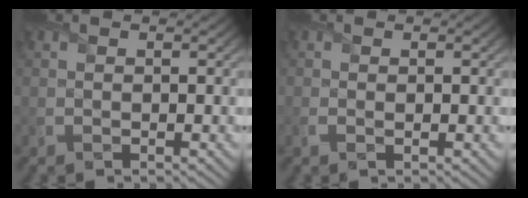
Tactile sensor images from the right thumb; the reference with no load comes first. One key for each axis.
{"total": 0.8, "fx": -0.1, "fy": 0.4, "fz": 0.7, "tx": -0.018, "ty": -0.003, "tz": -0.002}